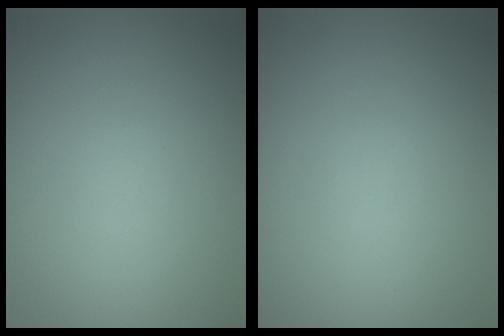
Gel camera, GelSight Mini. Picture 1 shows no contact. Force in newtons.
{"total": 0.0}